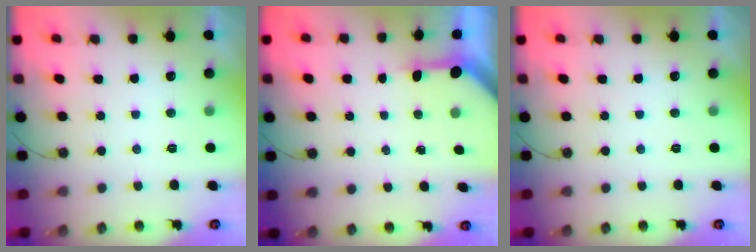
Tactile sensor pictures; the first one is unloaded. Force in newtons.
{"total": 3.0, "press": 3.0, "slide": 0.2}
{"total": 0.0}